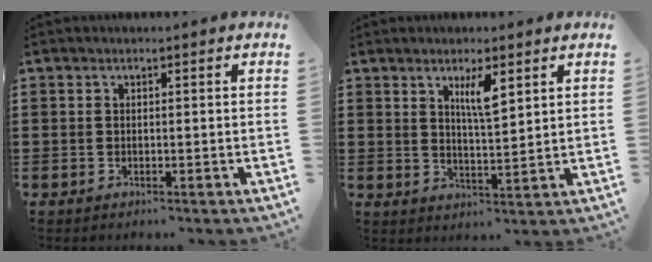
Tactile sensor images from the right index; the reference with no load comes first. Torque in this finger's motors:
{"motor_torque": [0.41, 0.02, 0.34, 0.09]}